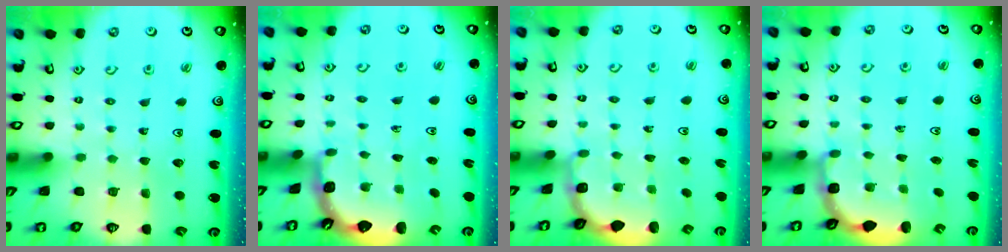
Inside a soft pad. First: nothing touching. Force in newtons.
{"total": 1.4, "press": 1.4, "slide": 0.1}
{"total": 1.9, "press": 1.8, "slide": 0.7}
{"total": 2.7, "press": 2.4, "slide": 1.4}